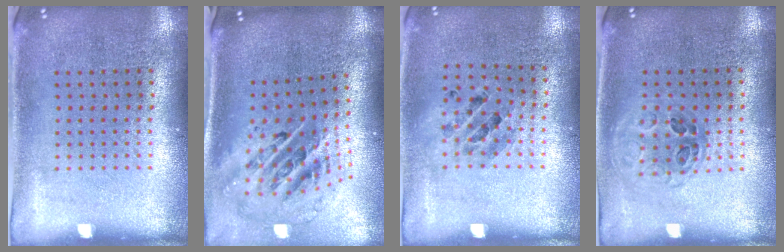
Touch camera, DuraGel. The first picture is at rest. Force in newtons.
{"total": 2.5, "press": 1.8, "slide": 1.8}
{"total": 0.8, "press": 0.8, "slide": 0.0}
{"total": 1.1, "press": 1.0, "slide": 0.6}